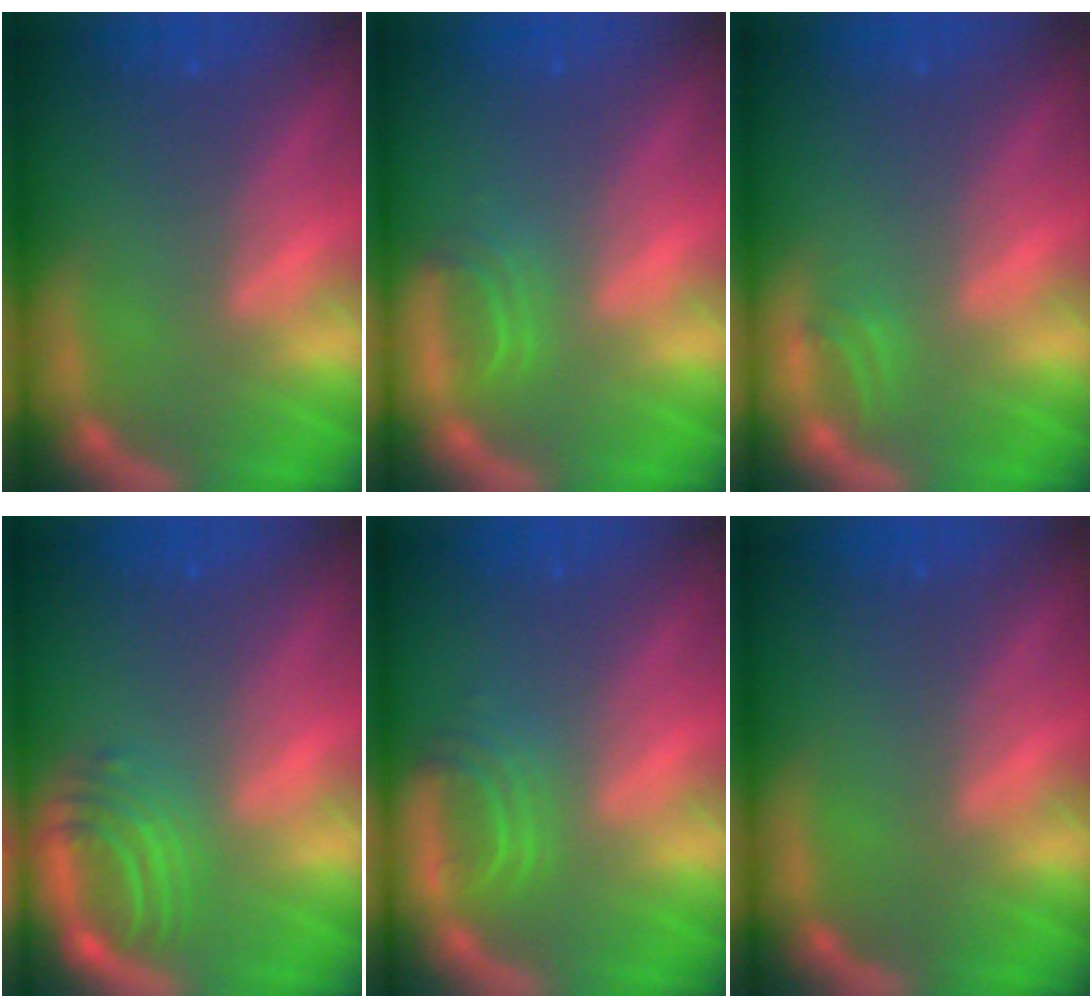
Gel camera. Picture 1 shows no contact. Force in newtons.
{"total": 1.9}
{"total": 0.9}
{"total": 4.5}
{"total": 2.9}
{"total": 0.0}